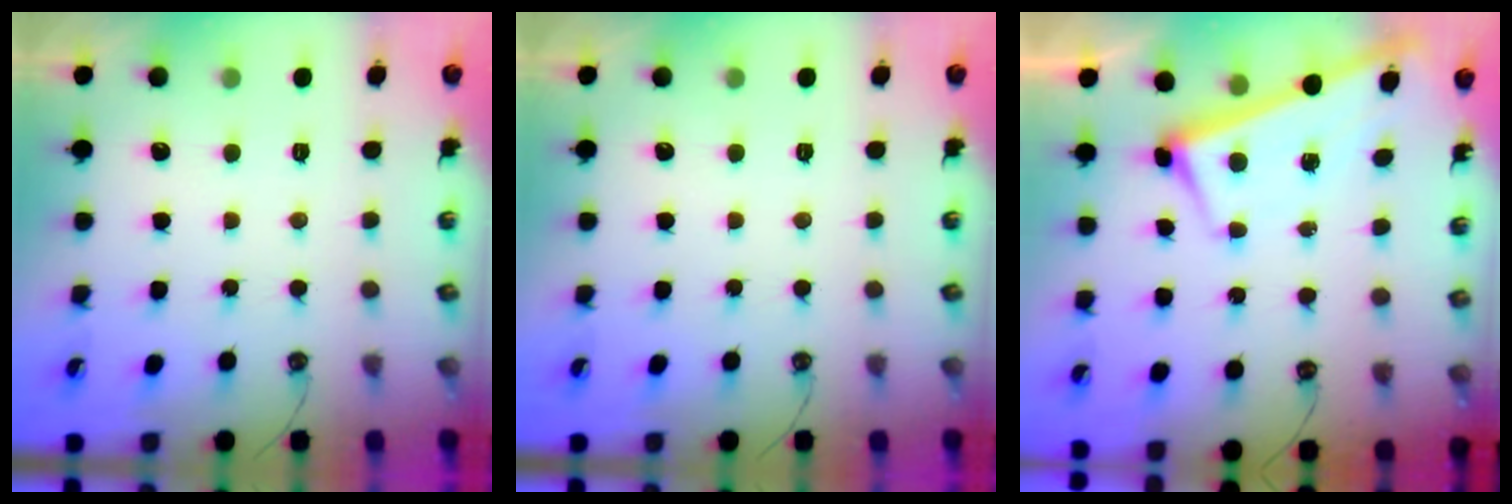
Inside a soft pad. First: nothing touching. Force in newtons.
{"total": 0.0}
{"total": 2.8, "press": 2.8, "slide": 0.5}